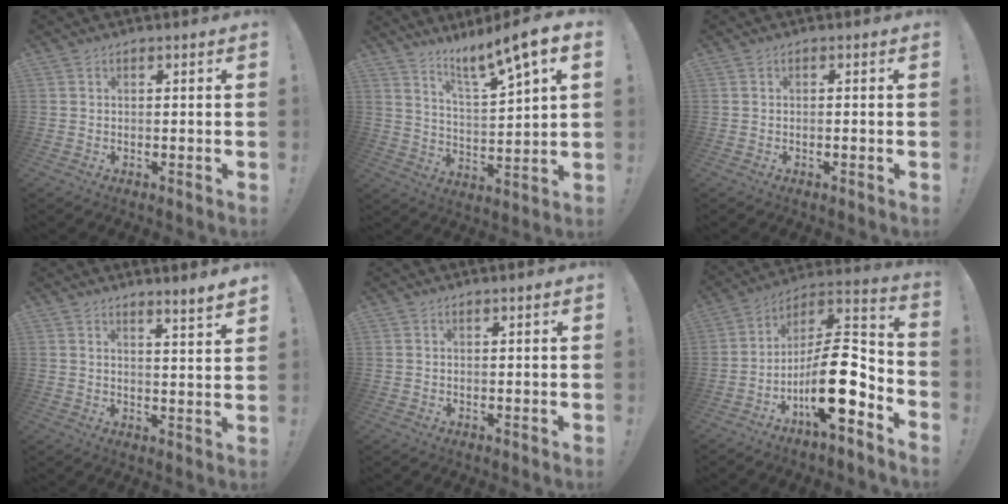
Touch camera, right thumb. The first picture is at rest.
{"total": 10.4, "force": [7.9, -0.2, 6.8], "torque": [-0.120, -0.064, 0.121]}
{"total": 0.7, "force": [-0.6, -0.1, 0.3], "torque": [-0.012, 0.003, -0.009]}
{"total": 4.4, "force": [3.5, -0.8, 2.5], "torque": [-0.030, -0.034, 0.056]}
{"total": 0.8, "force": [0.4, -0.4, 0.6], "torque": [-0.011, -0.001, 0.007]}
{"total": 18.5, "force": [-6.3, 6.1, 16.3], "torque": [-0.293, 0.027, -0.100]}